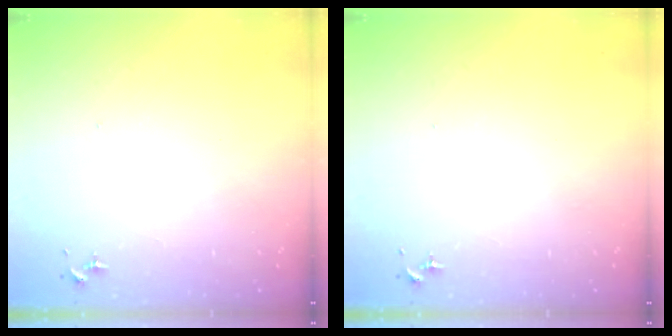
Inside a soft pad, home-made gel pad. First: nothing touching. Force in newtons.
{"total": 0.0}